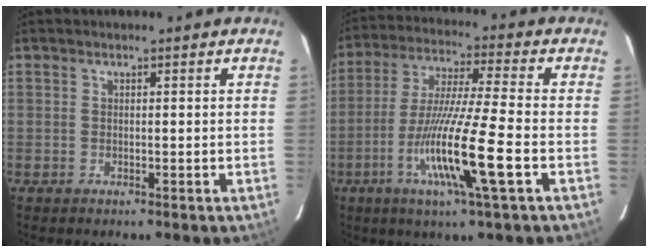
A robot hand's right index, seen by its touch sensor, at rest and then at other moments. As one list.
[{"total": 14.3, "force": [-4.7, -0.6, 13.5], "torque": [-0.265, -0.021, -0.090]}]